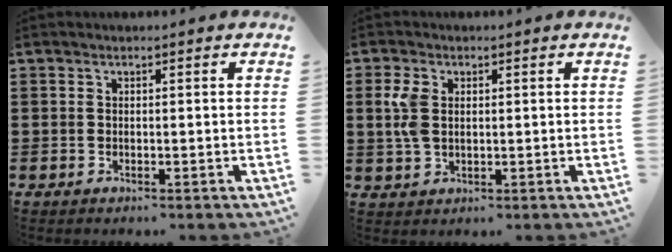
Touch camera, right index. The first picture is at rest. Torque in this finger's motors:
{"motor_torque": [0.17, -0.06, 0.13, 0.09]}